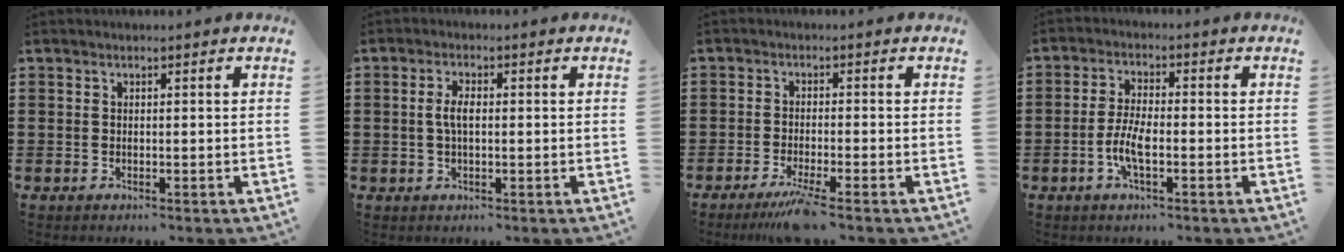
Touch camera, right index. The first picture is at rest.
{"total": 3.1, "force": [0.0, 1.1, 2.8], "torque": [-0.063, -0.001, -0.004]}
{"total": 3.8, "force": [-2.6, -0.2, 2.7], "torque": [-0.049, -0.011, -0.046]}
{"total": 5.2, "force": [-1.8, 1.5, 4.6], "torque": [-0.113, -0.009, -0.041]}